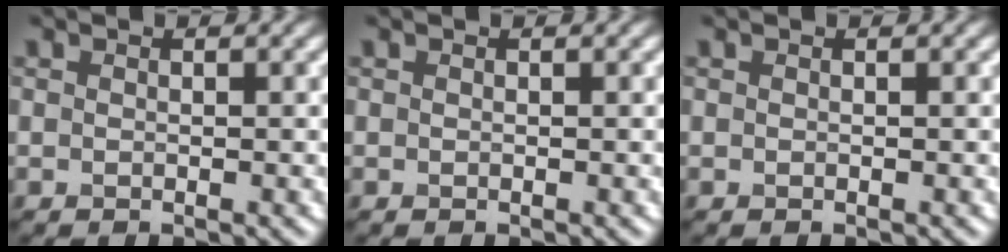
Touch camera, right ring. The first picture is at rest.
{"total": 0.0}
{"total": 0.0}